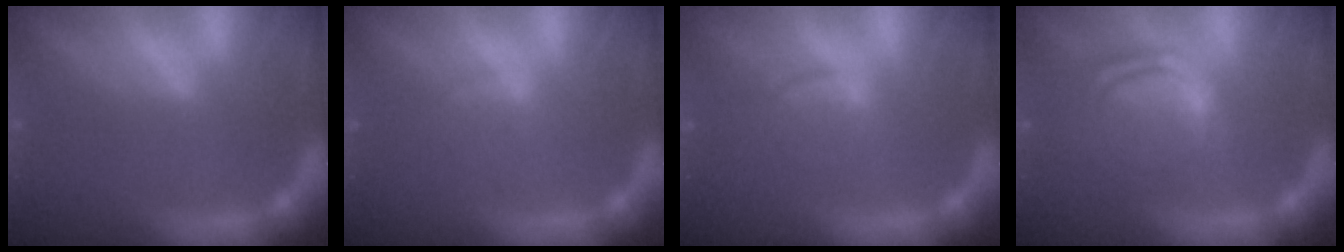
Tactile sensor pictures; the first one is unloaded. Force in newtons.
{"total": 1.4}
{"total": 2.4}
{"total": 7.0}